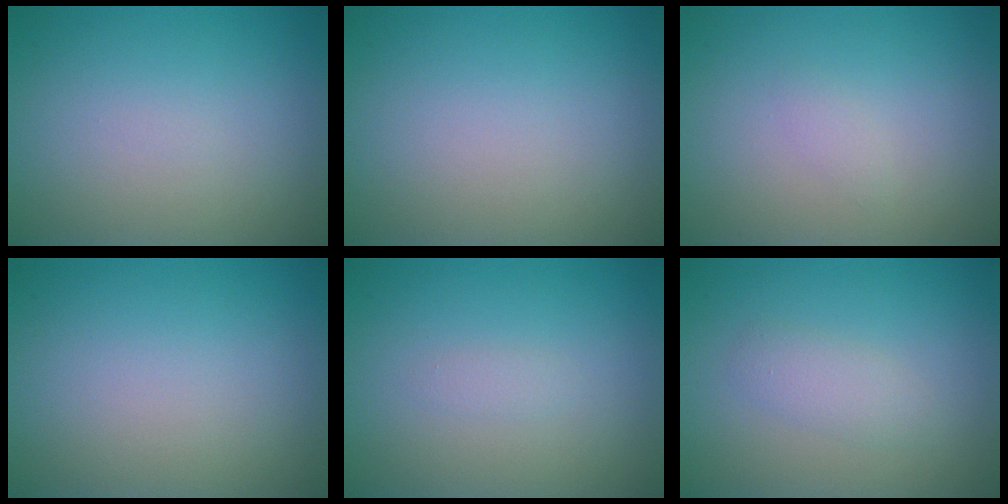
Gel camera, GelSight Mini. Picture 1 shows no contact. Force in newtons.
{"total": 0.0}
{"total": 0.6, "press": 0.6, "slide": 0.1}
{"total": 0.0}
{"total": 0.7, "press": 0.7, "slide": 0.0}
{"total": 2.4, "press": 2.4, "slide": 0.2}